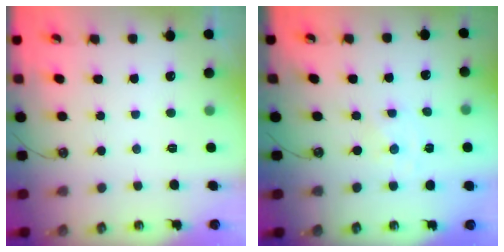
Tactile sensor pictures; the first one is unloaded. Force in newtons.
{"total": 0.0}